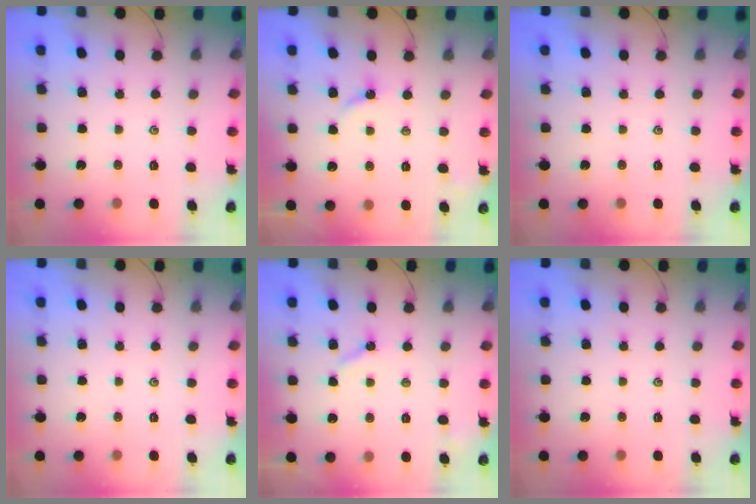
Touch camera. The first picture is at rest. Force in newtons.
{"total": 2.6, "press": 2.6, "slide": 0.4}
{"total": 0.0}
{"total": 0.0}
{"total": 3.3, "press": 3.2, "slide": 0.4}
{"total": 0.0}